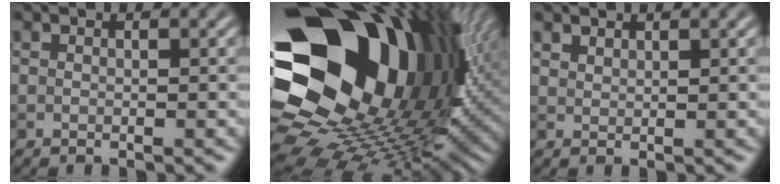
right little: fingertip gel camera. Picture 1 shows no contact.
{"total": 21.9, "force": [4.5, 15.4, 14.9], "torque": [-0.286, -0.034, 0.082]}
{"total": 1.1, "force": [1.1, 0.4, 0.2], "torque": [-0.009, -0.001, 0.025]}